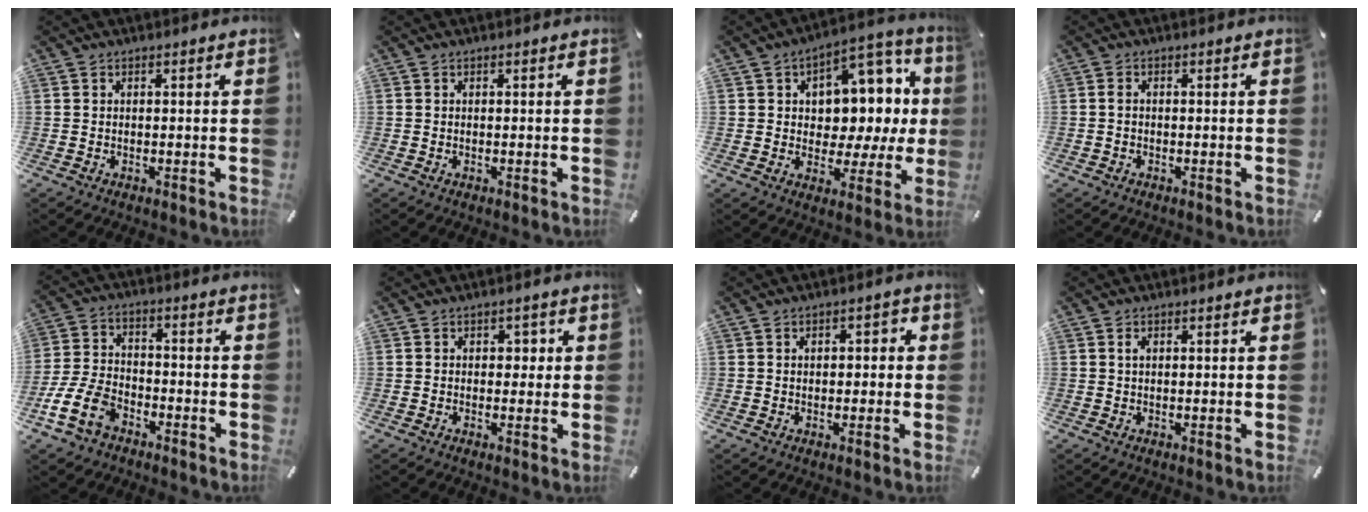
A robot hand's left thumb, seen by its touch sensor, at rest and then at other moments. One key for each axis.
{"total": 0.0}
{"total": 11.6, "fx": 3.0, "fy": 8.7, "fz": 7.1, "tx": -0.085, "ty": -0.036, "tz": 0.057}
{"total": 1.3, "fx": -0.3, "fy": 0.8, "fz": 1.0, "tx": -0.020, "ty": 0.002, "tz": -0.006}
{"total": 11.5, "fx": -6.2, "fy": 7.4, "fz": 6.2, "tx": -0.139, "ty": 0.029, "tz": -0.116}
{"total": 2.3, "fx": -0.2, "fy": 1.9, "fz": 1.3, "tx": -0.012, "ty": 0.002, "tz": -0.012}
{"total": 2.4, "fx": -0.4, "fy": 1.9, "fz": 1.4, "tx": -0.012, "ty": 0.003, "tz": -0.016}
{"total": 0.8, "fx": 0.2, "fy": 0.5, "fz": 0.6, "tx": -0.013, "ty": 0.002, "tz": 0.003}